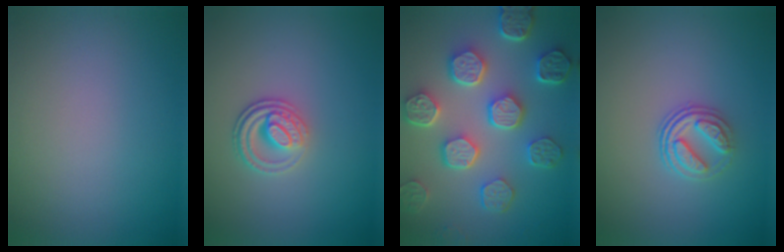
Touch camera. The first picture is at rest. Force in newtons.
{"total": 3.0, "press": 2.4, "slide": 1.8}
{"total": 7.9, "press": 6.0, "slide": 5.1}
{"total": 3.1, "press": 2.6, "slide": 1.7}